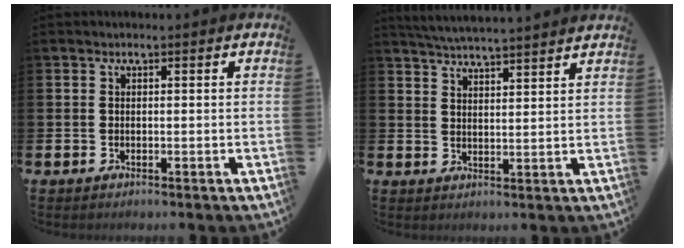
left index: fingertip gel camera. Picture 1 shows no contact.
{"total": 4.7, "force": [4.7, -0.5, 0.4], "torque": [-0.022, -0.025, 0.083]}